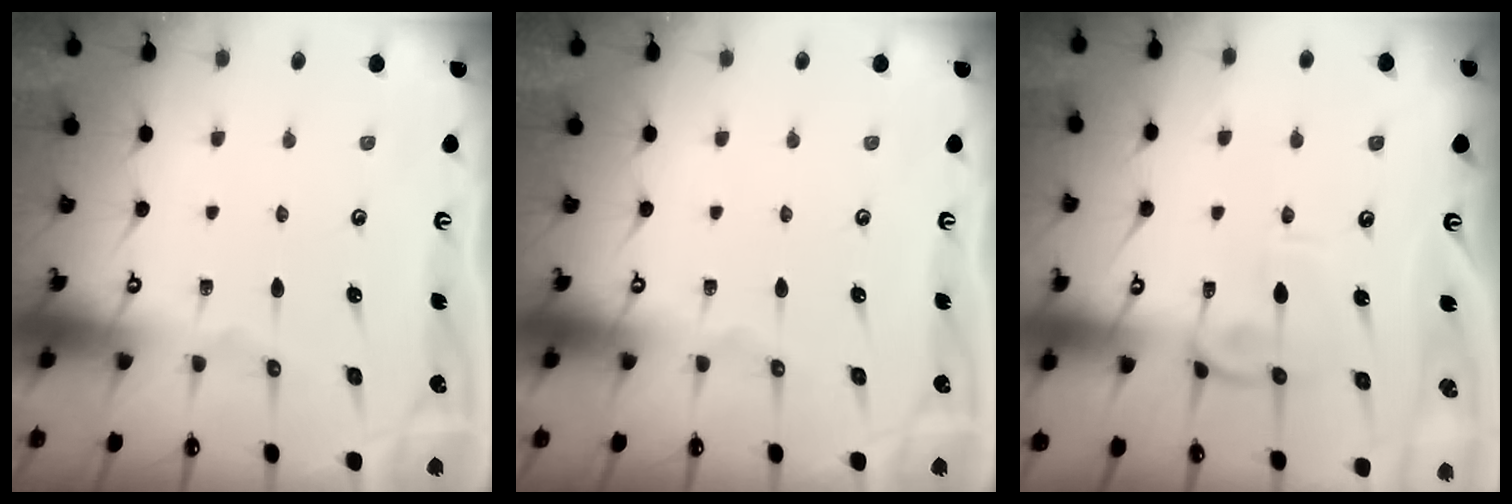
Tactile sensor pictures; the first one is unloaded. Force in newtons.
{"total": 0.0}
{"total": 1.5, "press": 1.4, "slide": 0.5}